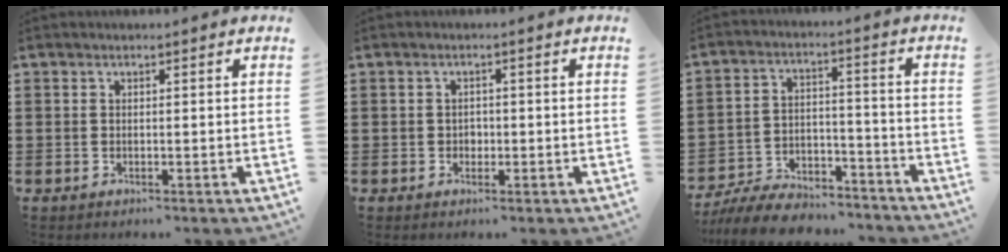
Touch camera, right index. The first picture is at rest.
{"total": 1.2, "force": [-0.2, 1.0, 0.6], "torque": [-0.014, 0.003, -0.006]}
{"total": 8.1, "force": [-7.7, 1.9, 1.8], "torque": [-0.031, 0.026, -0.147]}